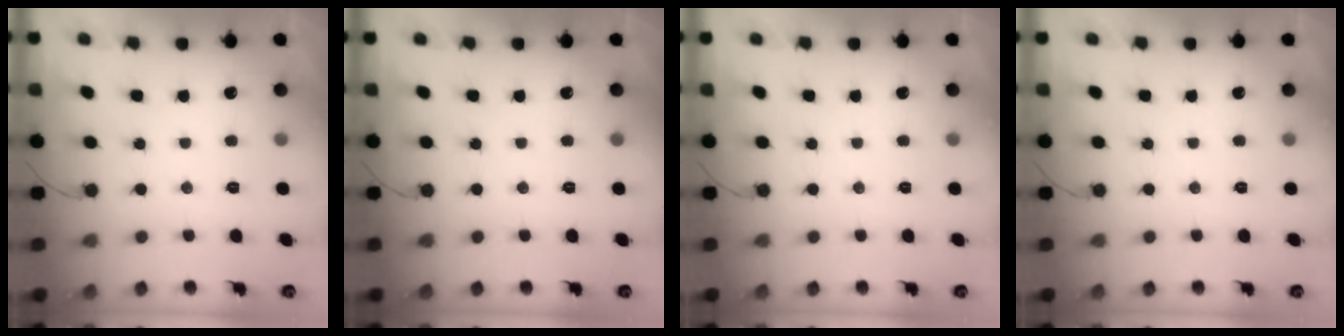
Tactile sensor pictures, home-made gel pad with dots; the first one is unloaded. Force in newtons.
{"total": 0.0}
{"total": 0.0}
{"total": 0.0}